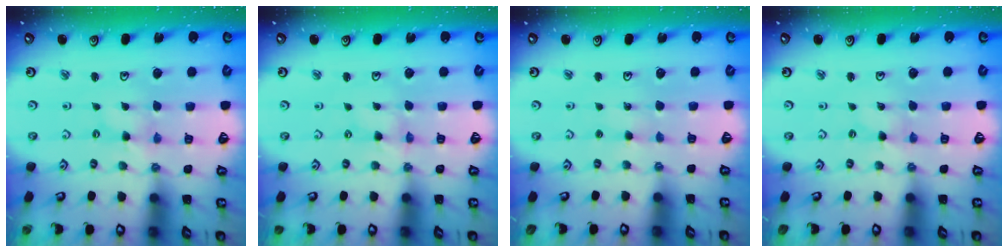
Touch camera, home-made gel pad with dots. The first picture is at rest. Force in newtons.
{"total": 0.0}
{"total": 2.2, "press": 2.2, "slide": 0.2}
{"total": 0.0}